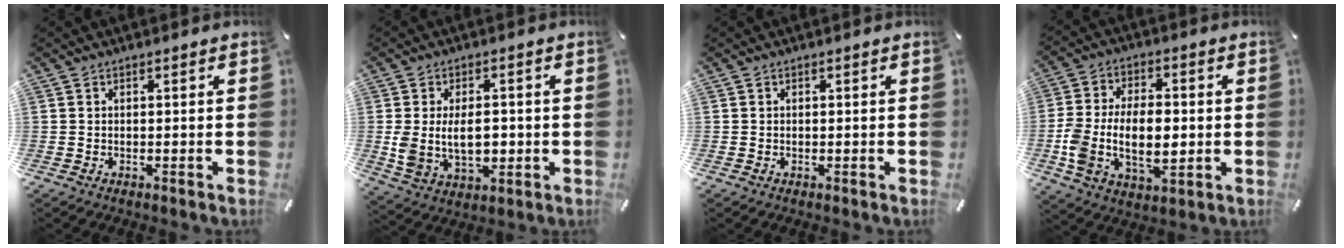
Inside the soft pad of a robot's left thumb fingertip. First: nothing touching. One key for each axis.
{"total": 10.2, "fx": 0.0, "fy": 6.8, "fz": 7.7, "tx": -0.139, "ty": -0.002, "tz": 0.000}
{"total": 0.0}
{"total": 13.7, "fx": -1.6, "fy": 8.8, "fz": 10.4, "tx": -0.208, "ty": 0.003, "tz": -0.026}